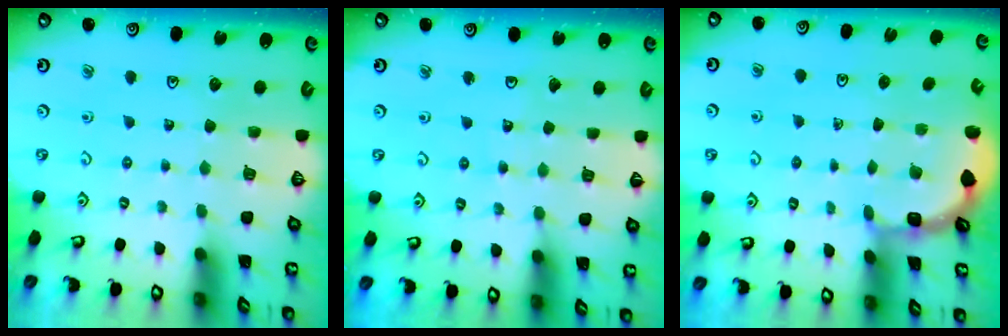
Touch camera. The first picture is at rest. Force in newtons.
{"total": 3.3, "press": 3.3, "slide": 0.3}
{"total": 1.9, "press": 1.9, "slide": 0.3}